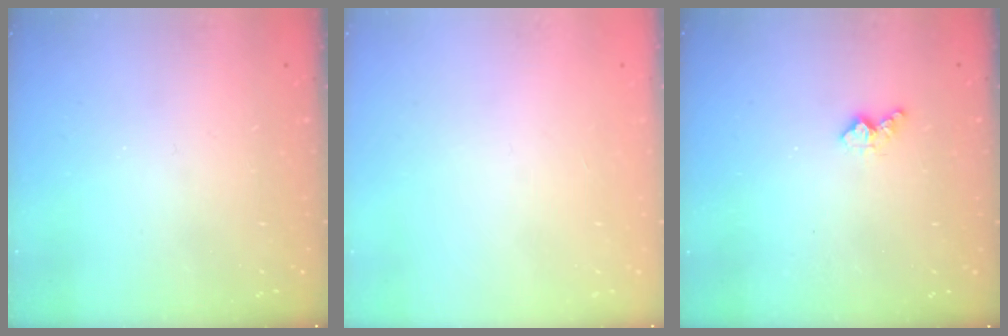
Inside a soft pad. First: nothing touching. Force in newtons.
{"total": 0.0}
{"total": 4.0, "press": 4.0, "slide": 0.6}